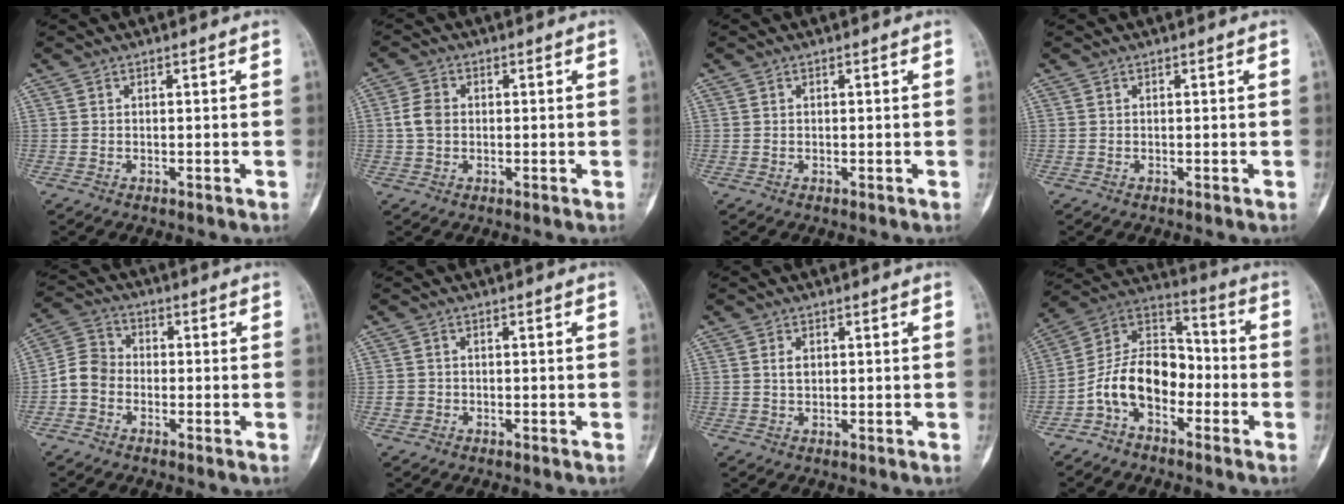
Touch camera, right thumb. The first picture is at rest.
{"total": 4.3, "force": [0.3, 3.3, 2.8], "torque": [-0.054, 0.006, 0.001]}
{"total": 0.0}
{"total": 0.0}
{"total": 6.1, "force": [-1.6, 5.2, 2.9], "torque": [-0.041, 0.022, -0.047]}
{"total": 1.6, "force": [-0.5, 1.5, 0.3], "torque": [0.002, 0.007, -0.013]}
{"total": 1.9, "force": [0.5, 1.2, 1.4], "torque": [-0.019, -0.001, 0.009]}
{"total": 13.2, "force": [-4.8, 8.5, 8.9], "torque": [-0.144, 0.071, -0.102]}